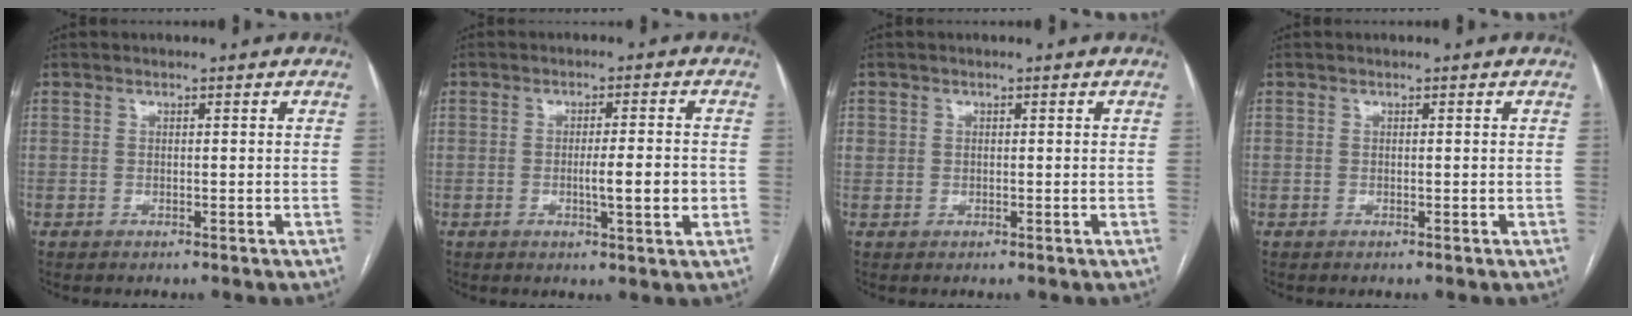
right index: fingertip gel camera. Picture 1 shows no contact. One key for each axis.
{"total": 5.6, "fx": -1.0, "fy": 0.4, "fz": 5.5, "tx": -0.087, "ty": -0.005, "tz": -0.013}
{"total": 1.1, "fx": 0.3, "fy": 1.1, "fz": 0.2, "tx": 0.004, "ty": 0.005, "tz": 0.003}
{"total": 0.0}